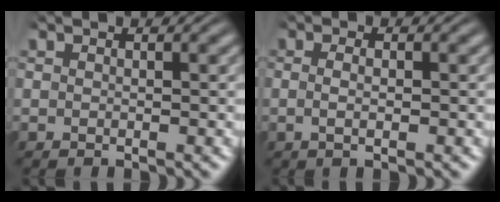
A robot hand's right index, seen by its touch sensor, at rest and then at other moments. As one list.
[{"total": 1.5, "force": [-0.4, 0.1, 1.5], "torque": [-0.031, -0.006, -0.005]}]